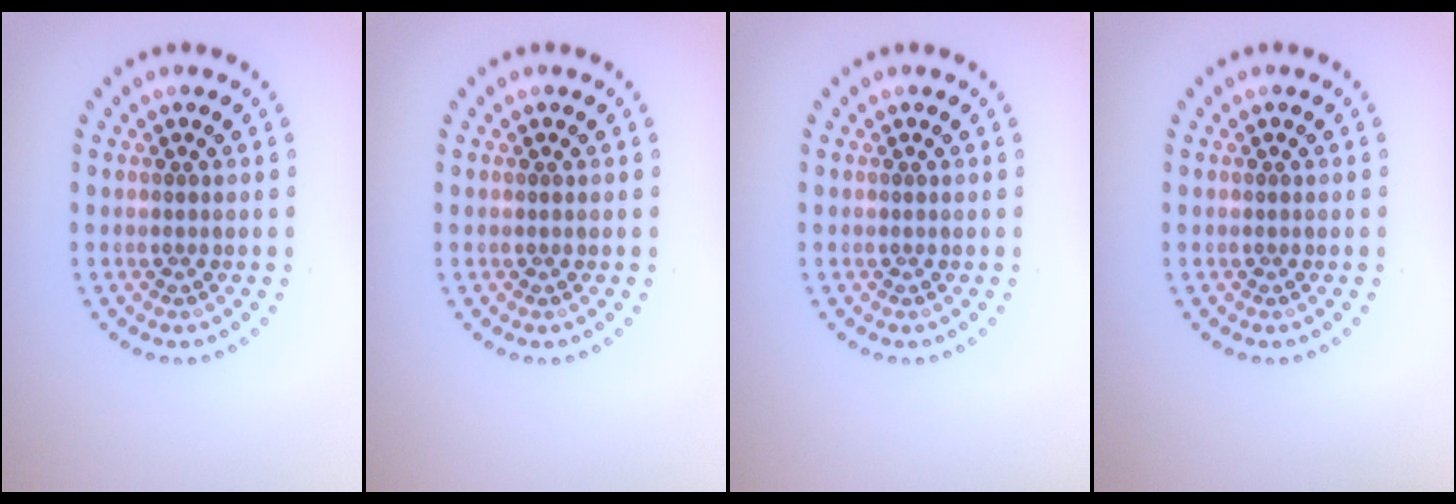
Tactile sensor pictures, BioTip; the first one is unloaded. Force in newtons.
{"total": 0.0}
{"total": 0.0}
{"total": 0.0}